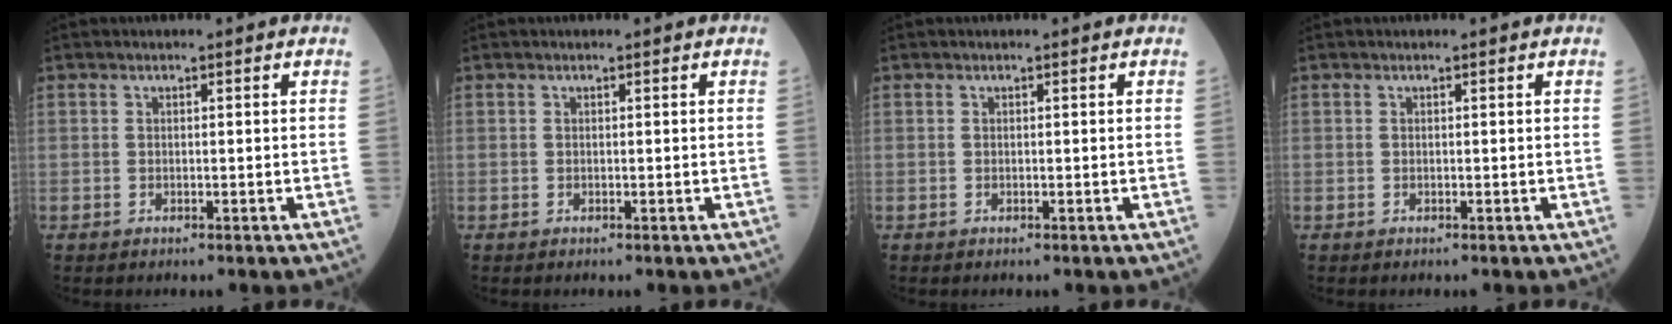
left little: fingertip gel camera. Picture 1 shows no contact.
{"total": 0.0}
{"total": 0.0}
{"total": 0.0}